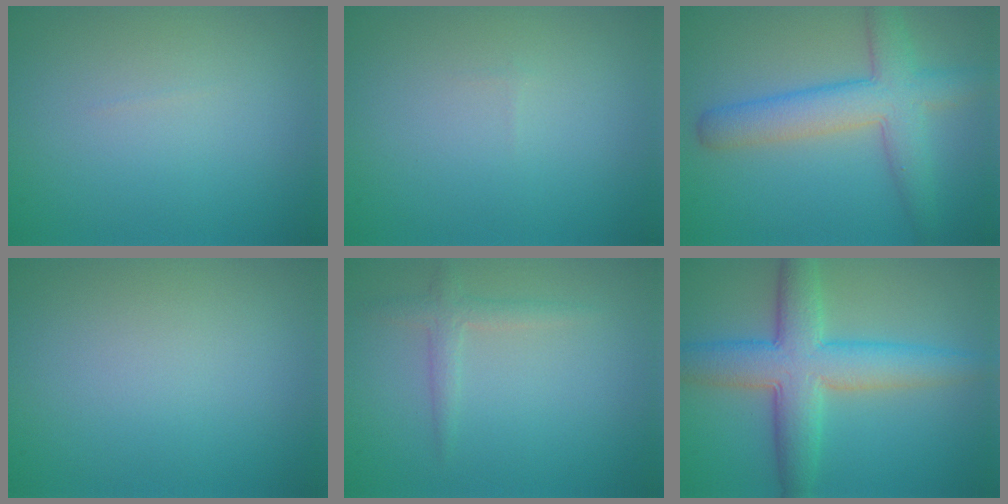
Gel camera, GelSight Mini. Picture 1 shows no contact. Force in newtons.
{"total": 0.0}
{"total": 5.9, "press": 5.9, "slide": 0.1}
{"total": 0.0}
{"total": 1.7, "press": 1.7, "slide": 0.1}
{"total": 7.5, "press": 7.5, "slide": 0.1}